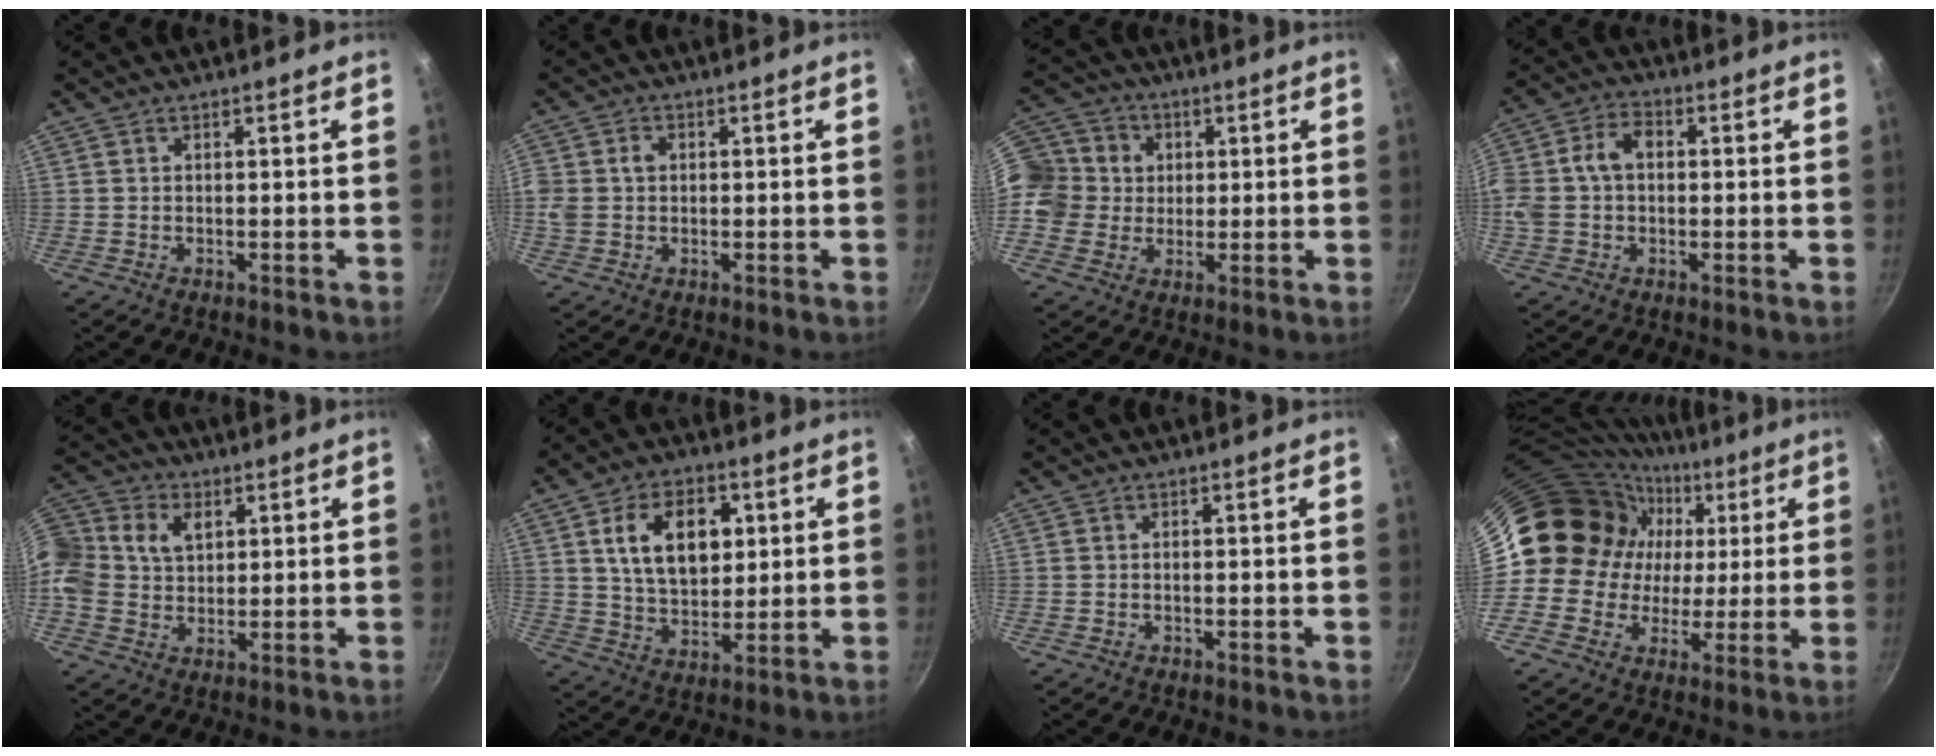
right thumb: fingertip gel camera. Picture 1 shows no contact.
{"total": 5.2, "force": [0.3, 4.3, 2.9], "torque": [-0.053, 0.008, -0.001]}
{"total": 17.2, "force": [2.9, 15.3, 7.2], "torque": [-0.162, 0.031, 0.048]}
{"total": 10.2, "force": [0.4, 7.3, 7.1], "torque": [-0.131, 0.033, -0.006]}
{"total": 15.7, "force": [3.2, 12.6, 8.7], "torque": [-0.200, 0.035, 0.047]}
{"total": 13.9, "force": [3.7, 9.2, 9.7], "torque": [-0.127, -0.007, 0.064]}
{"total": 0.0}
{"total": 18.5, "force": [4.7, 16.5, 7.1], "torque": [-0.085, 0.017, 0.076]}